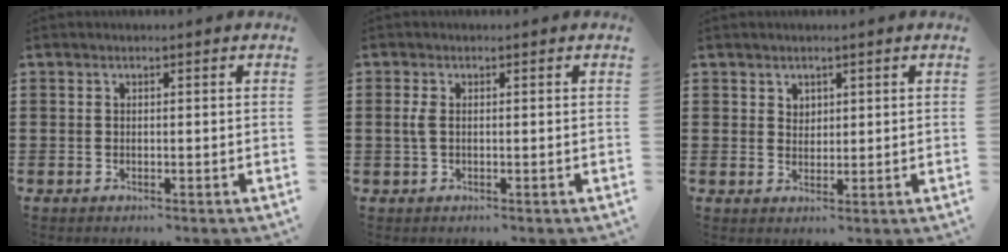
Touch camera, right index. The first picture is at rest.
{"total": 2.1, "force": [0.1, 0.9, 1.9], "torque": [-0.053, -0.002, -0.005]}
{"total": 1.9, "force": [1.4, 1.3, 0.2], "torque": [-0.008, 0.006, 0.027]}